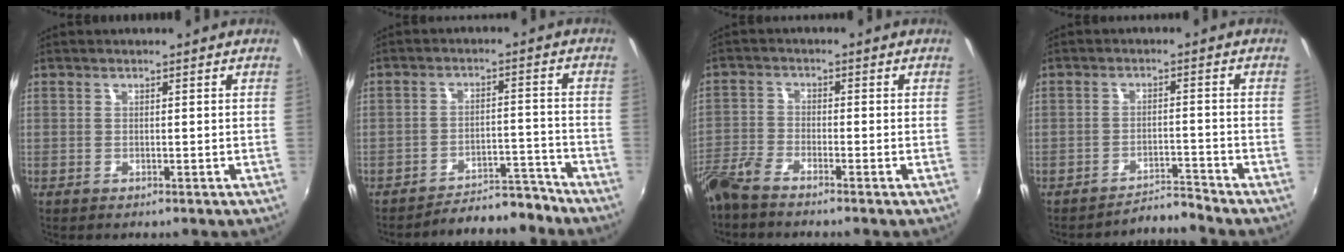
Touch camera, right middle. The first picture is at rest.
{"total": 8.9, "force": [-8.7, 1.3, 1.5], "torque": [-0.035, 0.019, -0.117]}
{"total": 5.4, "force": [-4.7, 0.4, 2.6], "torque": [-0.070, -0.009, -0.101]}
{"total": 4.2, "force": [-3.8, -1.5, -0.8], "torque": [0.000, 0.014, -0.061]}